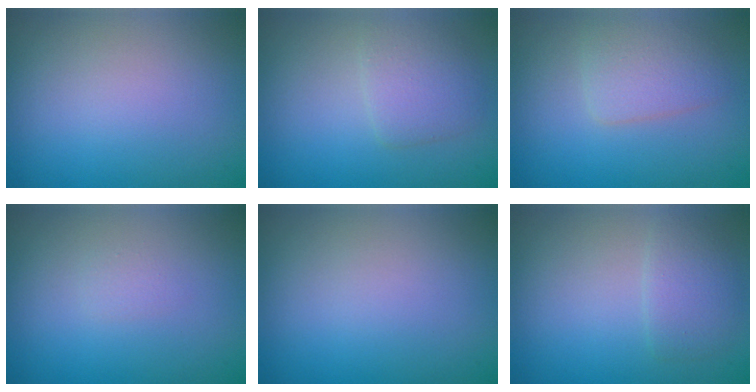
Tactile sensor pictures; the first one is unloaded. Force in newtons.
{"total": 2.6, "press": 2.6, "slide": 0.1}
{"total": 2.5, "press": 2.5, "slide": 0.0}
{"total": 0.5, "press": 0.5, "slide": 0.1}
{"total": 0.0}
{"total": 2.3, "press": 2.2, "slide": 0.1}